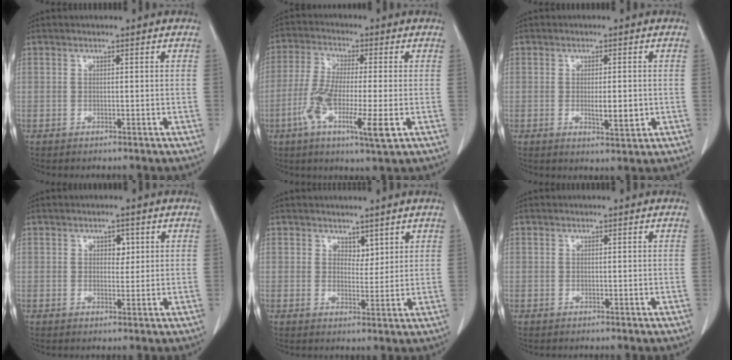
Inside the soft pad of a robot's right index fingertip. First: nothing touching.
{"total": 11.1, "force": [-3.6, 1.3, 10.5], "torque": [-0.198, -0.015, -0.067]}
{"total": 3.9, "force": [-0.5, 0.9, 3.7], "torque": [-0.060, -0.006, -0.004]}
{"total": 2.0, "force": [0.7, 1.3, 1.4], "torque": [-0.015, 0.000, 0.009]}
{"total": 2.7, "force": [1.9, 1.6, 0.9], "torque": [-0.009, -0.003, 0.035]}
{"total": 0.0}